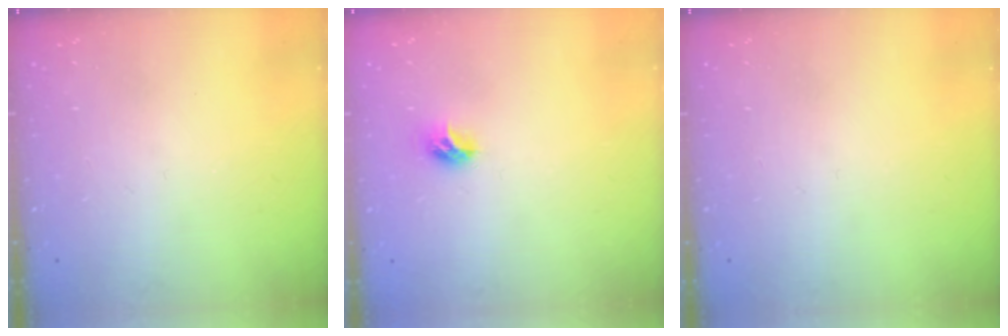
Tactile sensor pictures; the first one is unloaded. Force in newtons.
{"total": 7.5, "press": 7.4, "slide": 0.7}
{"total": 0.0}